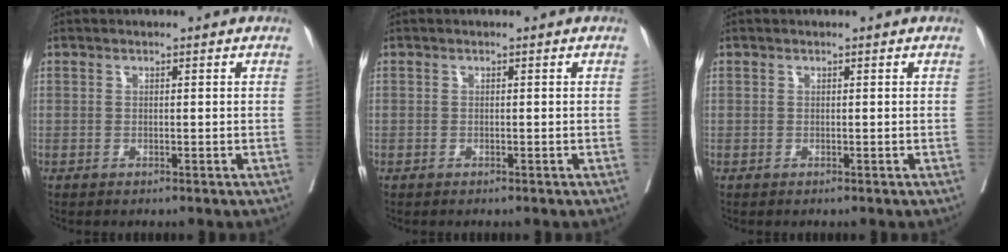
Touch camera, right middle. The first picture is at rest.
{"total": 0.0}
{"total": 0.0}